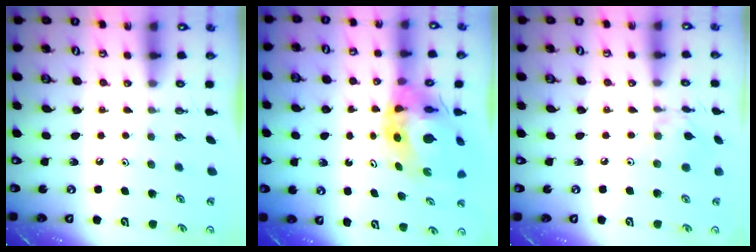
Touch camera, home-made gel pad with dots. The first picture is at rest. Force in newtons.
{"total": 11.2, "press": 11.1, "slide": 1.5}
{"total": 3.1, "press": 3.1, "slide": 0.3}